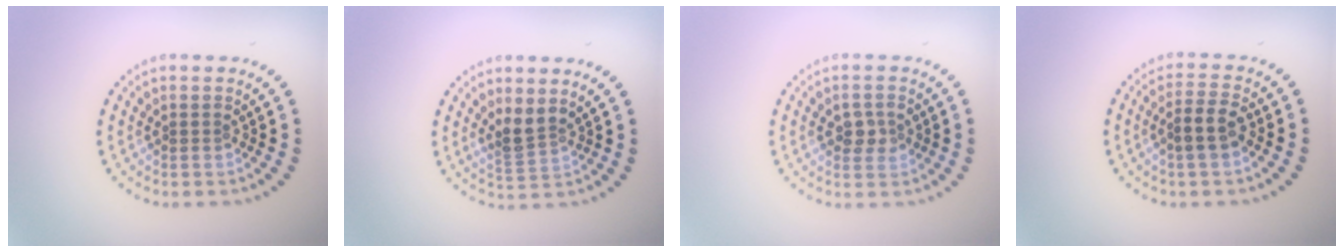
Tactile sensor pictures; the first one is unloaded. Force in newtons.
{"total": 2.3, "press": 1.8, "slide": 1.6}
{"total": 2.0, "press": 2.0, "slide": 0.4}
{"total": 2.6, "press": 2.4, "slide": 1.0}